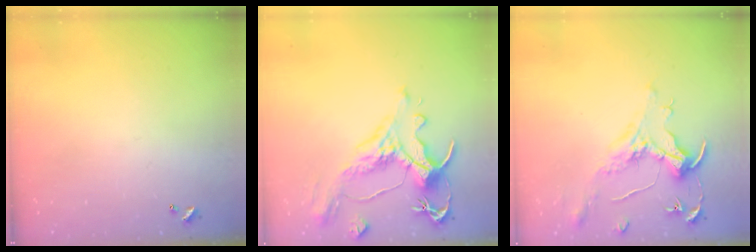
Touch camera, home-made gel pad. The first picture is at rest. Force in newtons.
{"total": 1.6, "press": 0.7, "slide": 1.4}
{"total": 1.6, "press": 1.4, "slide": 0.7}